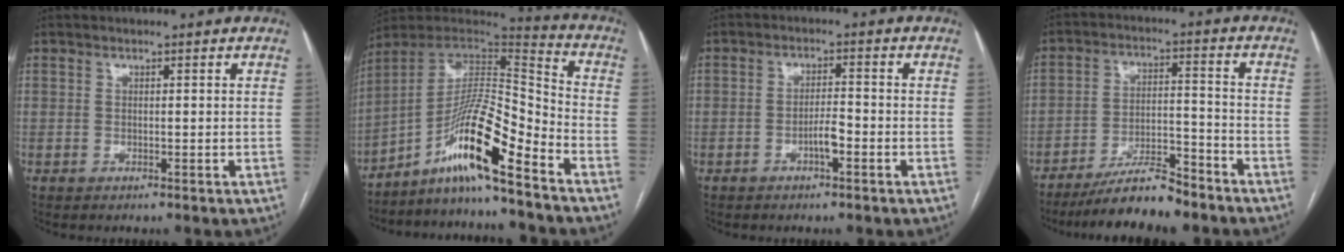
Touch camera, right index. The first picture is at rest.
{"total": 14.8, "force": [-9.4, 0.6, 11.4], "torque": [-0.211, 0.014, -0.167]}
{"total": 3.1, "force": [-1.4, 0.7, 2.6], "torque": [-0.046, 0.003, -0.024]}
{"total": 9.8, "force": [-8.4, 1.6, 4.8], "torque": [-0.079, 0.001, -0.147]}